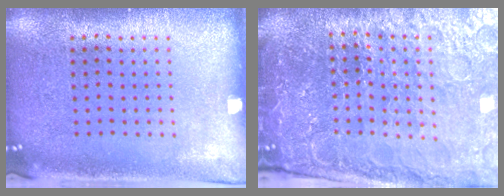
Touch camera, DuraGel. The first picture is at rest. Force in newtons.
{"total": 5.4, "press": 4.9, "slide": 2.2}